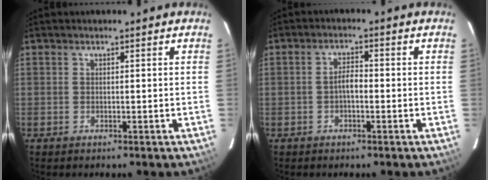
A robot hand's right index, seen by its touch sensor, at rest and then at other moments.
{"total": 2.4, "force": [-0.8, 1.0, 2.1], "torque": [-0.041, 0.009, -0.015]}